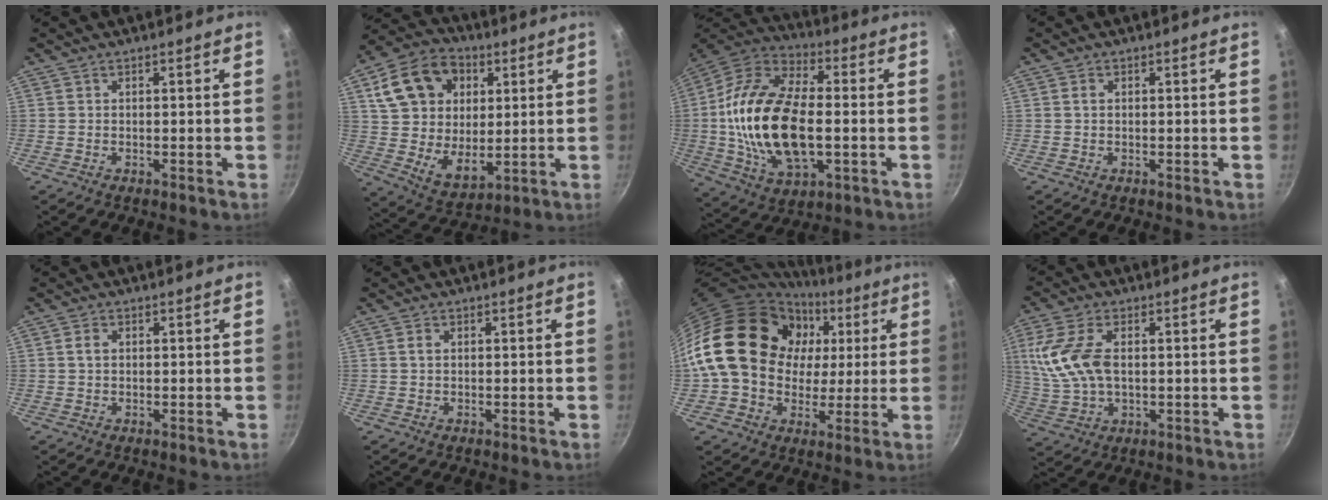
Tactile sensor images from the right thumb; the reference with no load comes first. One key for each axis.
{"total": 19.0, "fx": 5.9, "fy": 14.2, "fz": 11.2, "tx": -0.172, "ty": -0.006, "tz": 0.106}
{"total": 24.4, "fx": -1.2, "fy": 13.3, "fz": 20.5, "tx": -0.390, "ty": 0.024, "tz": -0.025}
{"total": 0.9, "fx": 0.1, "fy": 0.6, "fz": 0.6, "tx": -0.010, "ty": 0.003, "tz": 0.002}
{"total": 1.7, "fx": 0.2, "fy": 1.3, "fz": 1.1, "tx": -0.017, "ty": 0.005, "tz": 0.004}
{"total": 1.1, "fx": 0.2, "fy": 0.8, "fz": 0.7, "tx": -0.013, "ty": 0.003, "tz": 0.003}
{"total": 24.2, "fx": 4.1, "fy": 19.5, "fz": 13.8, "tx": -0.231, "ty": 0.031, "tz": 0.075}
{"total": 11.4, "fx": 1.6, "fy": 6.4, "fz": 9.2, "tx": -0.189, "ty": 0.004, "tz": 0.033}